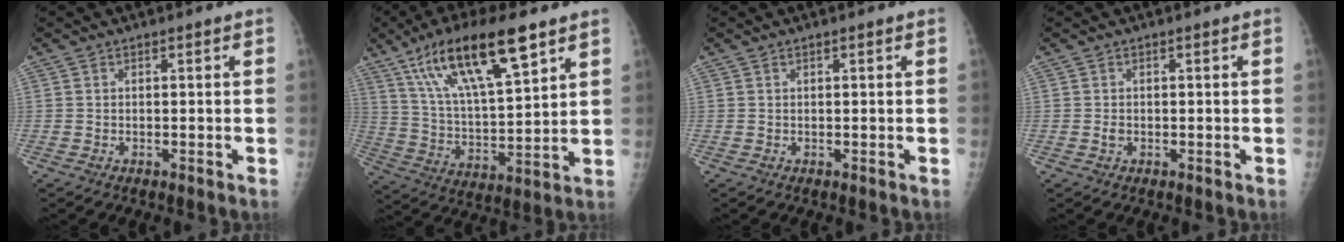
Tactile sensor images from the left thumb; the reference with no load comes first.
{"total": 19.2, "force": [11.1, 5.3, 14.7], "torque": [-0.243, -0.034, 0.209]}
{"total": 0.5, "force": [0.2, 0.1, 0.4], "torque": [-0.007, 0.000, 0.004]}
{"total": 1.0, "force": [-0.2, 0.7, 0.7], "torque": [-0.008, 0.001, -0.002]}